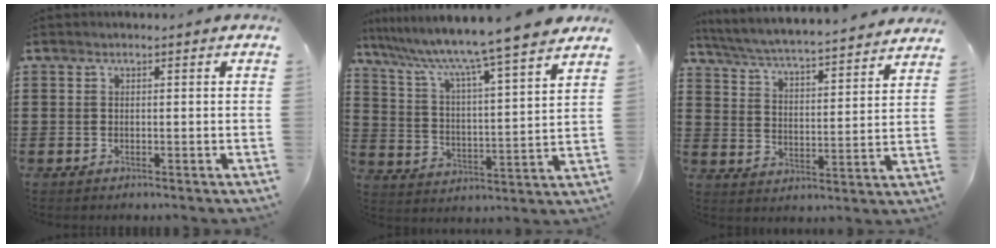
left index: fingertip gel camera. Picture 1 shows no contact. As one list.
[{"total": 8.3, "force": [7.3, -1.4, 3.7], "torque": [-0.103, -0.063, 0.115]}, {"total": 4.5, "force": [4.3, -0.7, 1.0], "torque": [-0.042, -0.039, 0.065]}]